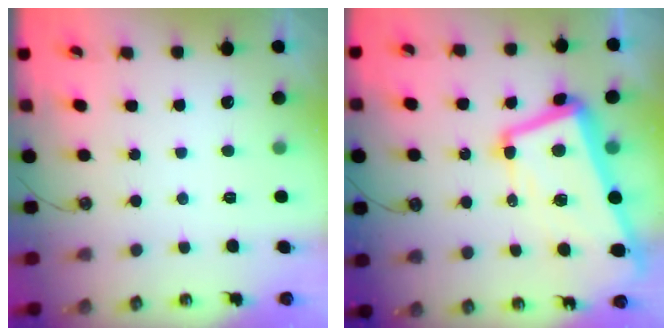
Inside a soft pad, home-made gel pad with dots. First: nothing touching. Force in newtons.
{"total": 12.6, "press": 12.4, "slide": 2.4}